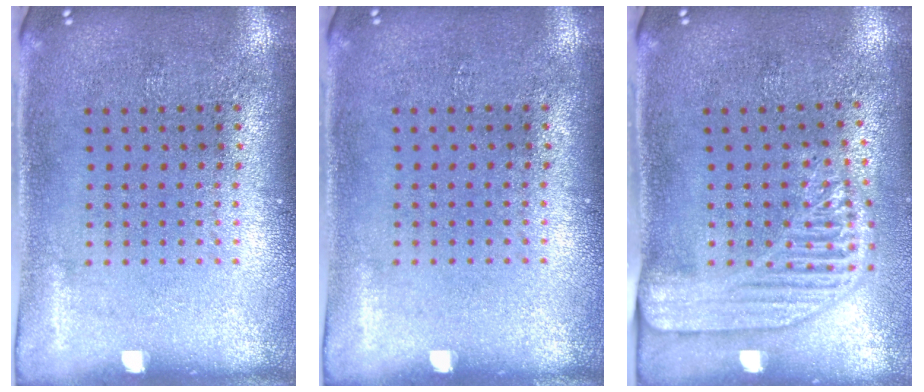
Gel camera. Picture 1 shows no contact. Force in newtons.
{"total": 0.0}
{"total": 2.2, "press": 1.8, "slide": 1.3}